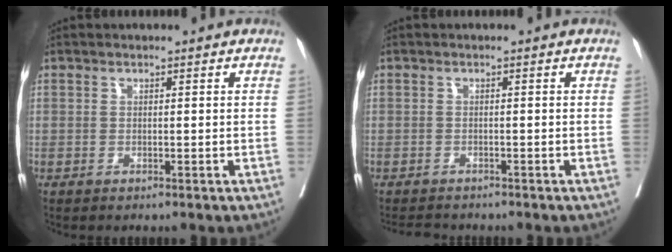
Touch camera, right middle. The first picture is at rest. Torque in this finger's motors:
{"motor_torque": [0.28, -0.24, -0.04, -0.01]}